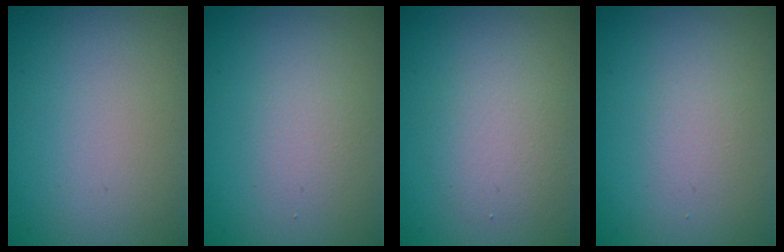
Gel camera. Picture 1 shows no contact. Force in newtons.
{"total": 1.4, "press": 1.4, "slide": 0.0}
{"total": 2.6, "press": 2.6, "slide": 0.2}
{"total": 1.1, "press": 1.1, "slide": 0.0}